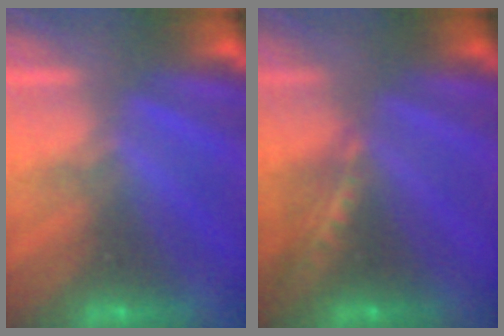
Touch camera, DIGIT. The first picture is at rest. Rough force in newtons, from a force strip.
{"total": 3.9}